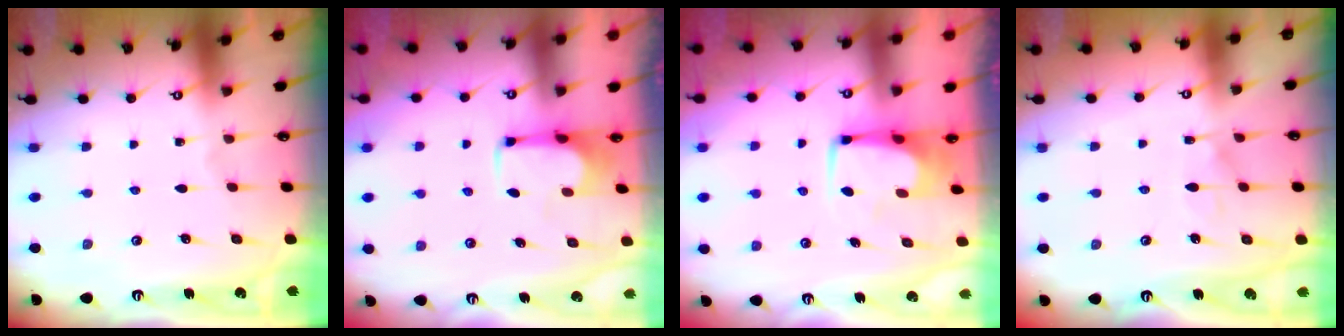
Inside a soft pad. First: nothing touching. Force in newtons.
{"total": 3.6, "press": 3.5, "slide": 0.8}
{"total": 5.3, "press": 5.3, "slide": 0.5}
{"total": 6.3, "press": 6.3, "slide": 0.5}